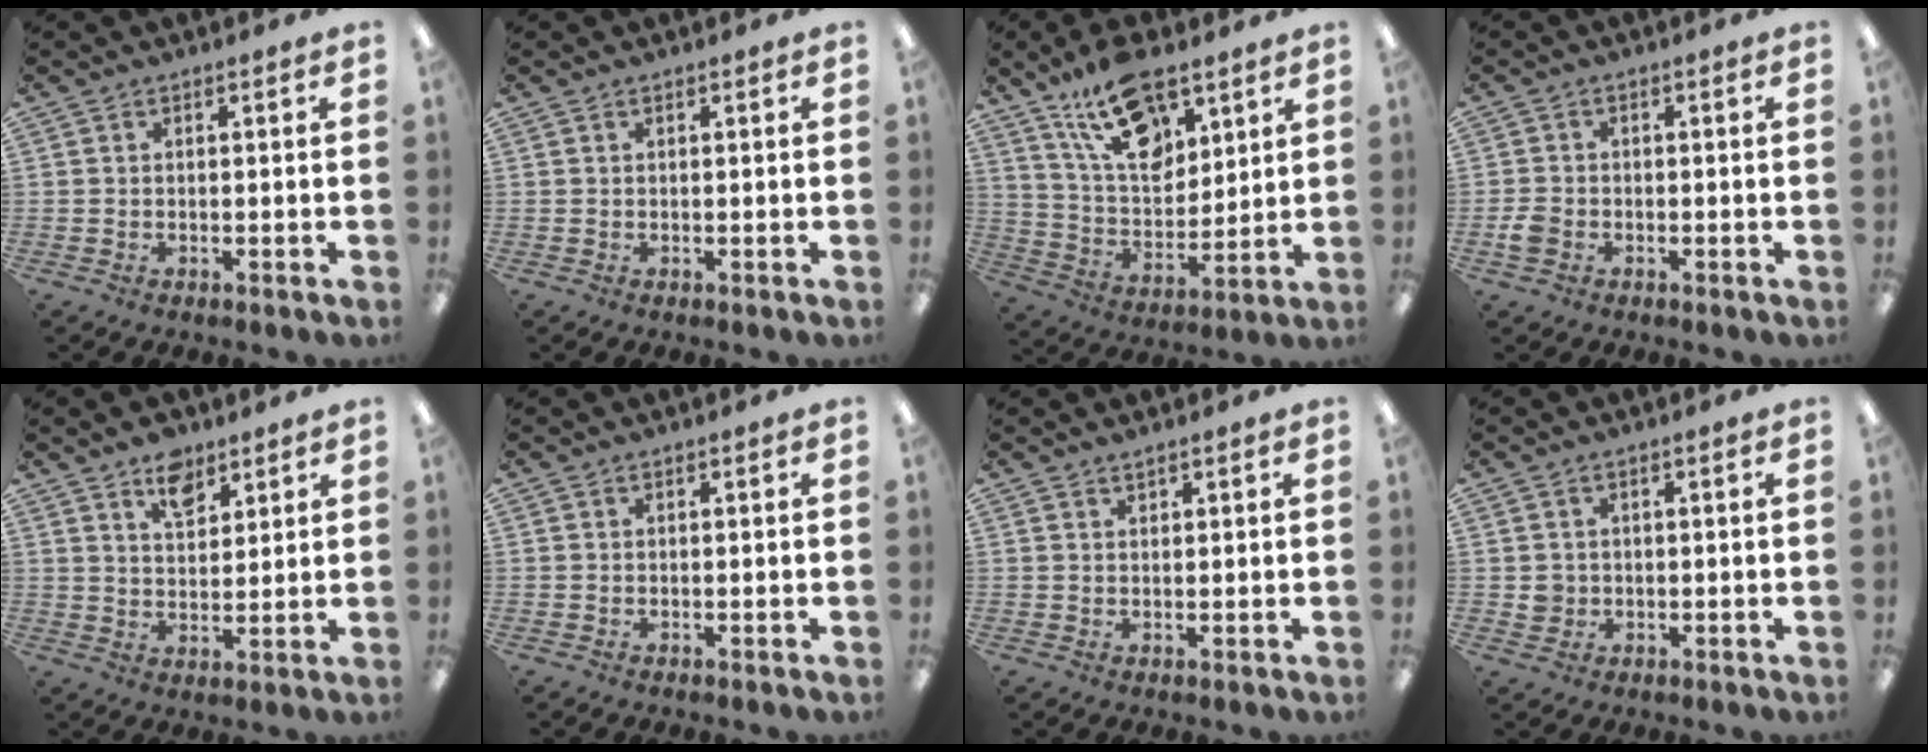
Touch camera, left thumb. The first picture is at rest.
{"total": 0.0}
{"total": 17.5, "force": [11.3, 8.7, 10.1], "torque": [-0.174, -0.051, 0.202]}
{"total": 3.0, "force": [-1.0, 2.3, 1.7], "torque": [-0.033, 0.005, -0.020]}
{"total": 7.4, "force": [5.3, 4.1, 3.2], "torque": [-0.039, -0.026, 0.093]}
{"total": 0.0}
{"total": 1.1, "force": [1.1, 0.3, 0.2], "torque": [-0.005, -0.002, 0.021]}
{"total": 2.6, "force": [0.3, 2.5, 0.6], "torque": [-0.005, 0.001, 0.004]}